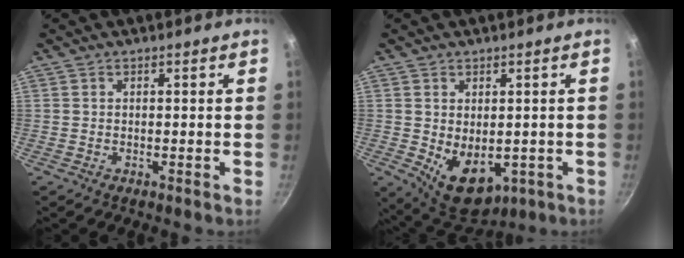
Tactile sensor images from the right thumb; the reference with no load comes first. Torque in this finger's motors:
{"motor_torque": [-0.28, 0.63, 0.57, 0.57, 0.09]}